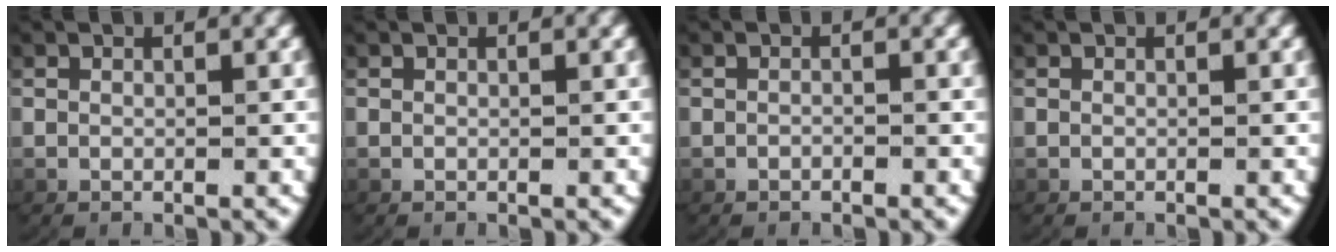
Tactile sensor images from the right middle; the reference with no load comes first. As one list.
[{"total": 0.0}, {"total": 0.7, "force": [-0.5, -0.4, 0.1], "torque": [-0.004, -0.001, -0.007]}, {"total": 0.0}]